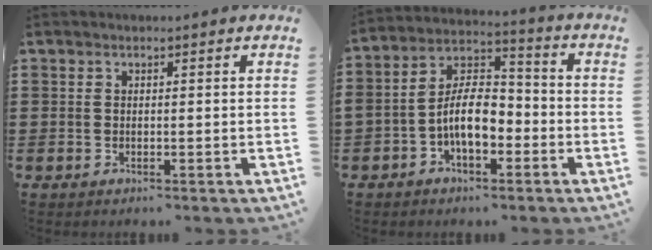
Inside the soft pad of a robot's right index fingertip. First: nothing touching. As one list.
[{"total": 8.2, "force": [-3.0, 4.1, 6.4], "torque": [-0.139, 0.008, -0.060]}]